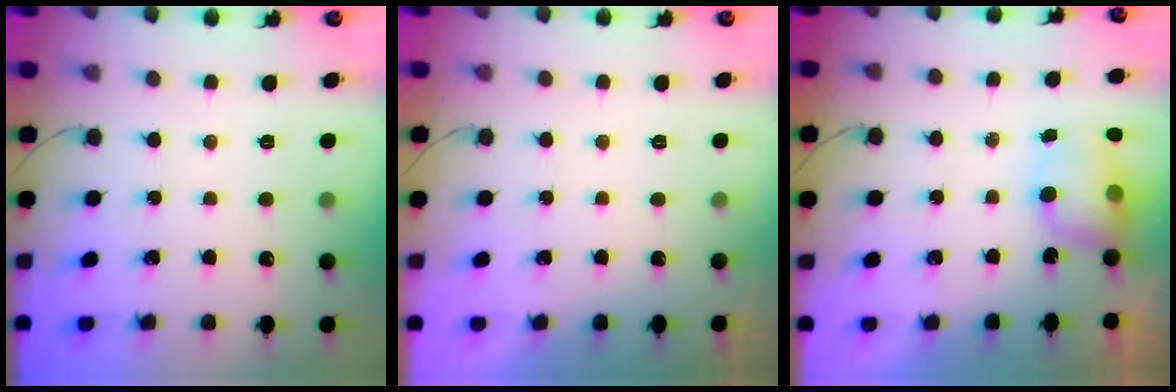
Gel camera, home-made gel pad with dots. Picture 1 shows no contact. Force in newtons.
{"total": 0.0}
{"total": 6.6, "press": 6.6, "slide": 0.6}